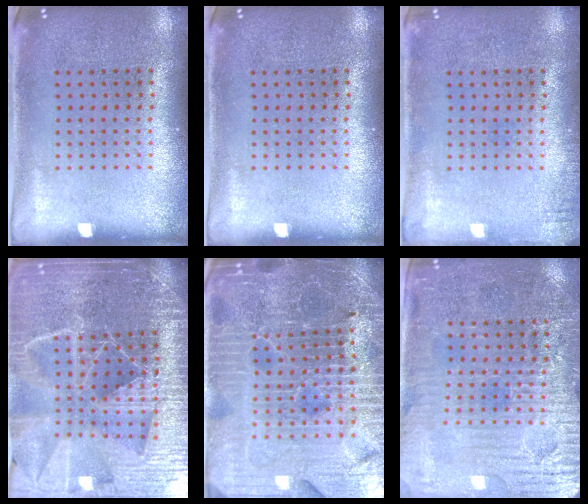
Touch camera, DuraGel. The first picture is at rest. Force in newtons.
{"total": 0.0}
{"total": 1.0, "press": 1.0, "slide": 0.1}
{"total": 6.5, "press": 5.5, "slide": 3.3}
{"total": 5.7, "press": 5.3, "slide": 2.1}
{"total": 3.7, "press": 3.5, "slide": 1.4}